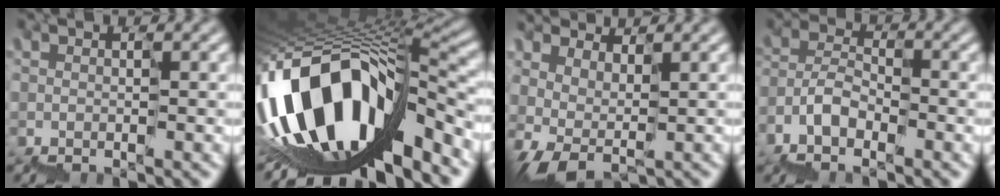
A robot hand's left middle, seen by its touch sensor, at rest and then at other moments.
{"total": 14.4, "force": [-4.5, 7.5, 11.4], "torque": [-0.196, 0.032, -0.071]}
{"total": 2.3, "force": [1.0, 1.1, 1.7], "torque": [-0.040, 0.008, 0.037]}
{"total": 3.6, "force": [-2.9, 1.9, 1.1], "torque": [-0.025, 0.013, -0.053]}